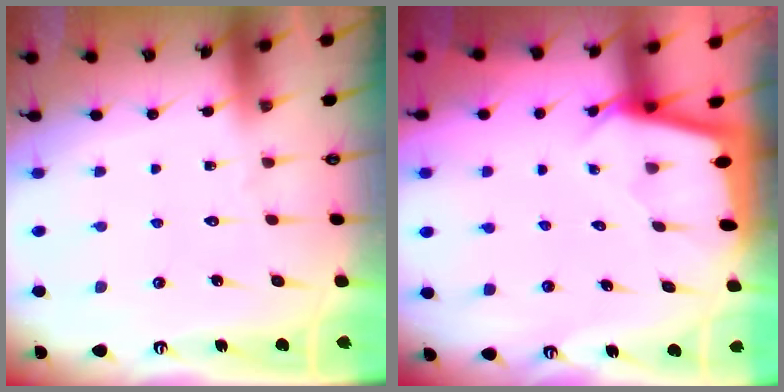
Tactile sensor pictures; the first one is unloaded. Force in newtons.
{"total": 2.4, "press": 2.4, "slide": 0.2}